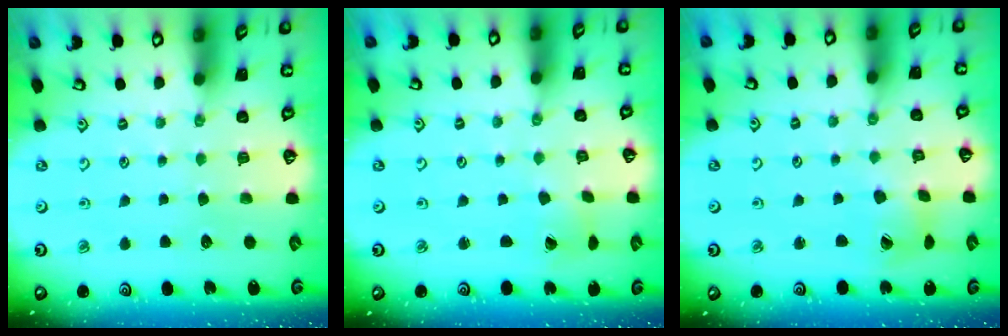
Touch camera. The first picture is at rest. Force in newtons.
{"total": 1.2, "press": 1.2, "slide": 0.2}
{"total": 5.3, "press": 5.3, "slide": 0.6}